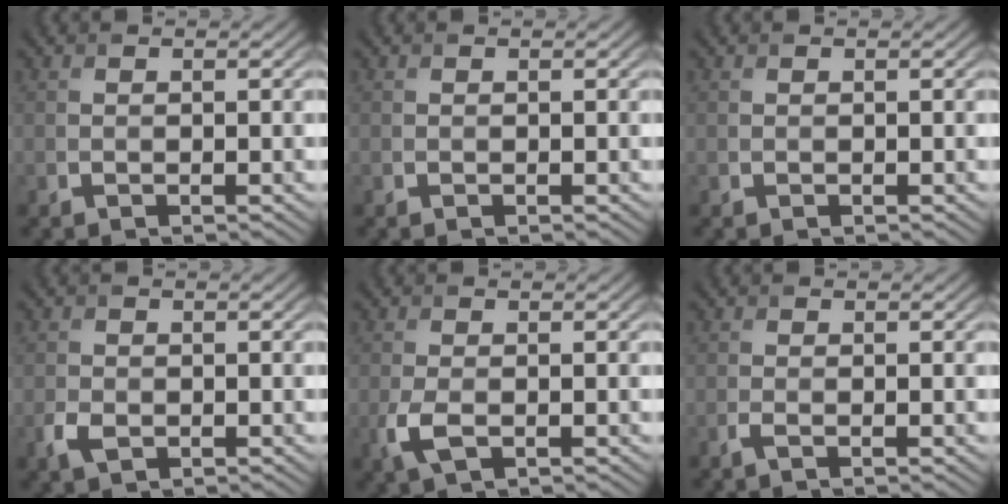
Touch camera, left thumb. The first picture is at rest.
{"total": 0.0}
{"total": 0.0}
{"total": 2.4, "force": [-1.0, 1.6, 1.4], "torque": [-0.037, -0.007, -0.021]}
{"total": 3.1, "force": [-1.0, 1.6, 2.5], "torque": [-0.069, -0.011, -0.022]}
{"total": 1.0, "force": [-0.6, 0.1, 0.8], "torque": [-0.021, 0.000, -0.015]}